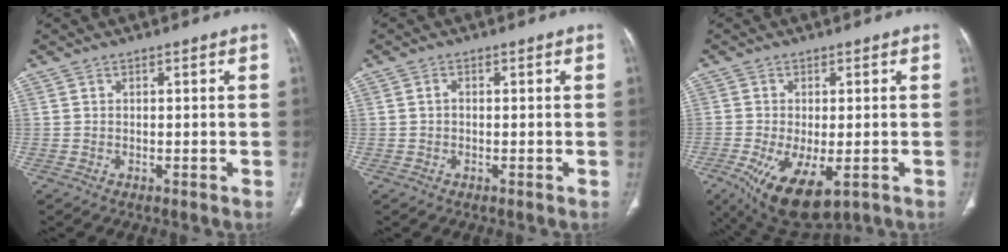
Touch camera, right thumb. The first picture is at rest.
{"total": 1.0, "force": [-0.1, 0.7, 0.7], "torque": [-0.010, 0.002, -0.004]}
{"total": 13.0, "force": [-5.4, 5.8, 10.3], "torque": [-0.190, -0.017, -0.073]}